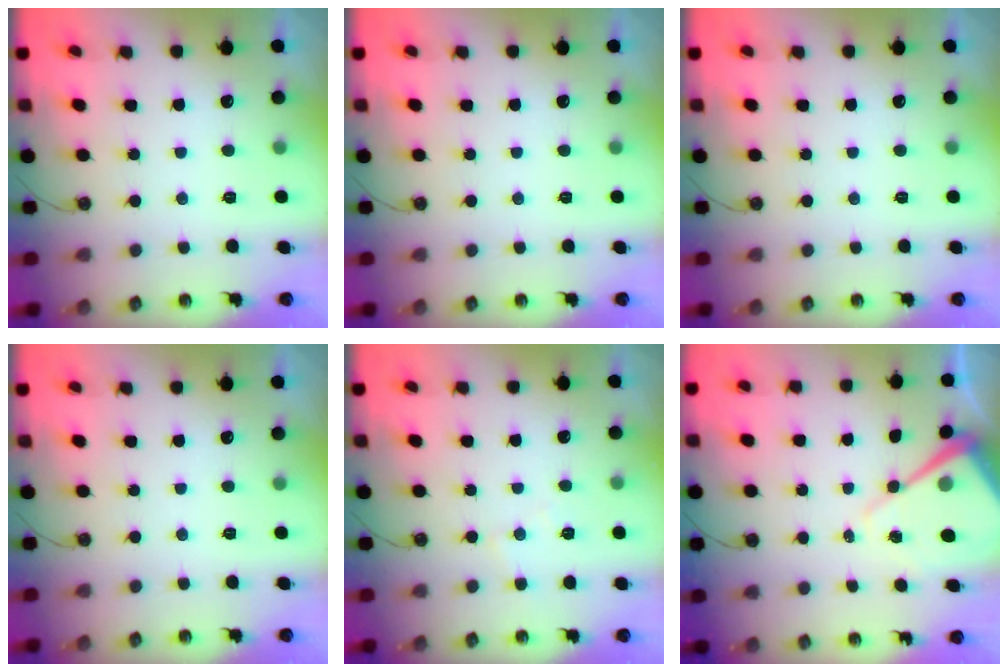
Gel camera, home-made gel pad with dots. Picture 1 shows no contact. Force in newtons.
{"total": 0.0}
{"total": 0.0}
{"total": 0.0}
{"total": 5.6, "press": 5.5, "slide": 0.8}
{"total": 10.6, "press": 10.6, "slide": 0.9}